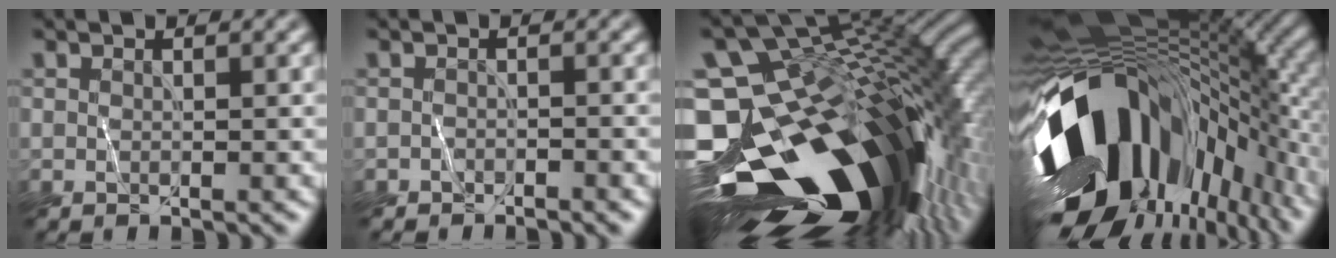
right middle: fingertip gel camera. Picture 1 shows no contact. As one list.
[{"total": 1.3, "force": [-1.3, 0.2, 0.1], "torque": [0.000, 0.005, -0.018]}, {"total": 19.6, "force": [-6.4, 11.5, 14.5], "torque": [-0.251, -0.016, -0.072]}, {"total": 18.3, "force": [-4.8, 10.2, 14.4], "torque": [-0.264, -0.019, -0.081]}]